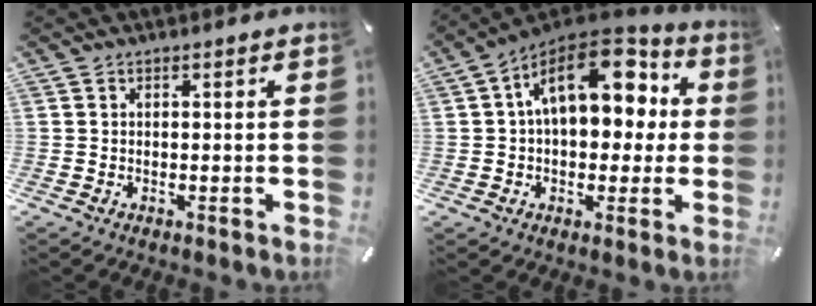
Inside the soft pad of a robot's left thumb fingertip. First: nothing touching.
{"total": 17.6, "force": [5.8, 10.9, 12.6], "torque": [-0.185, -0.024, 0.101]}